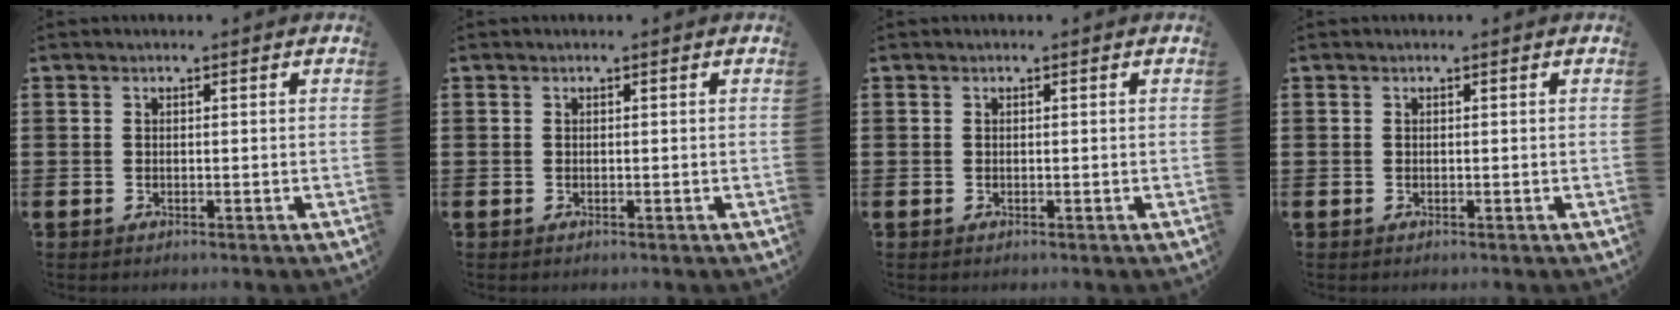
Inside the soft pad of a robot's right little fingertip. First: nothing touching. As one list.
[{"total": 0.0}, {"total": 0.0}, {"total": 0.0}]